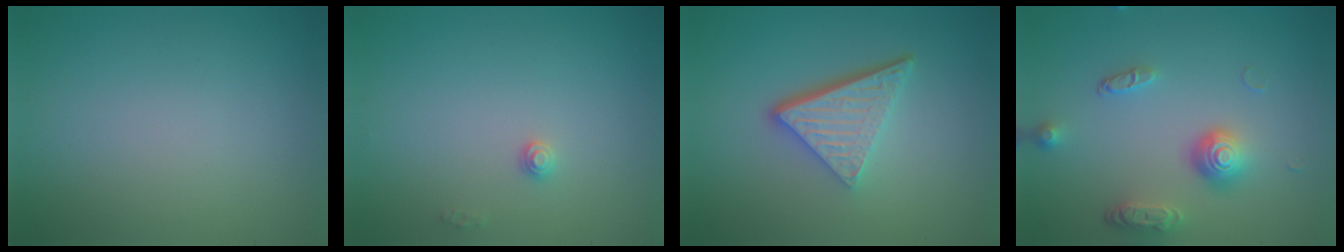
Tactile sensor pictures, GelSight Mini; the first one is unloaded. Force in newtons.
{"total": 0.9, "press": 0.9, "slide": 0.1}
{"total": 5.3, "press": 3.6, "slide": 3.9}
{"total": 3.8, "press": 2.8, "slide": 2.5}